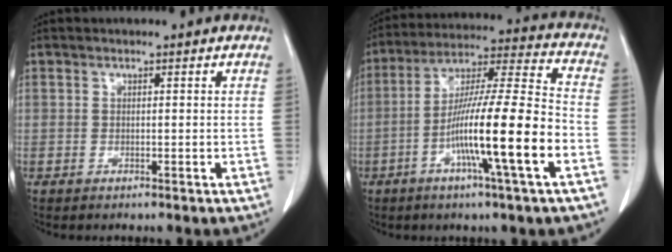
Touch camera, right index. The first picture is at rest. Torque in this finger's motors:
{"motor_torque": [1.92, -0.22, 1.04, 0.21]}